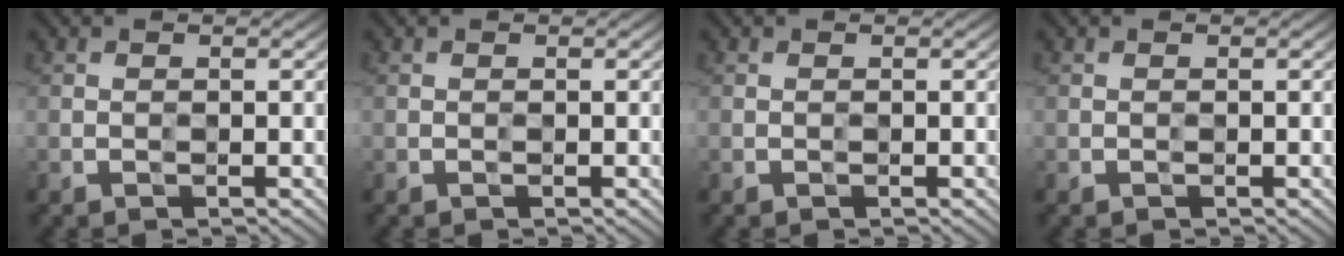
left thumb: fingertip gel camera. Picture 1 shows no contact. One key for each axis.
{"total": 0.0}
{"total": 0.0}
{"total": 0.0}